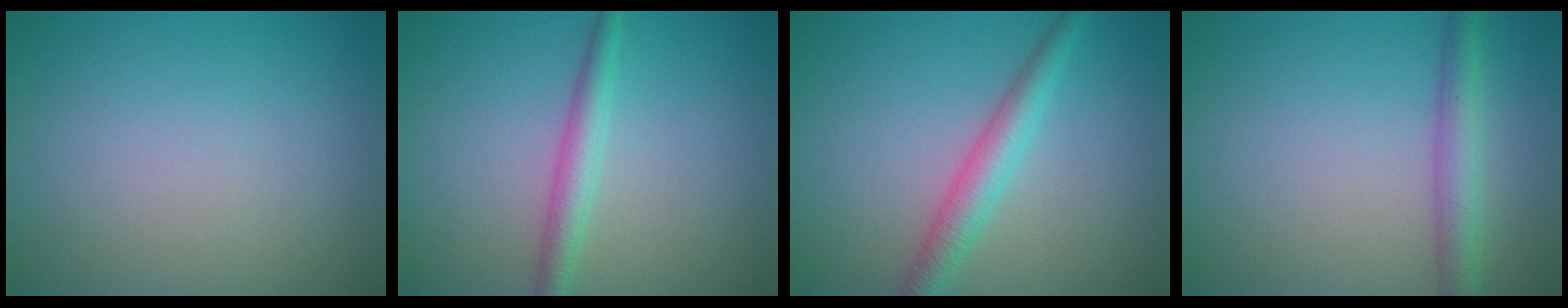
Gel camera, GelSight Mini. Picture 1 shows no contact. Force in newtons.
{"total": 2.6, "press": 2.6, "slide": 0.1}
{"total": 3.4, "press": 3.4, "slide": 0.0}
{"total": 3.4, "press": 3.4, "slide": 0.2}